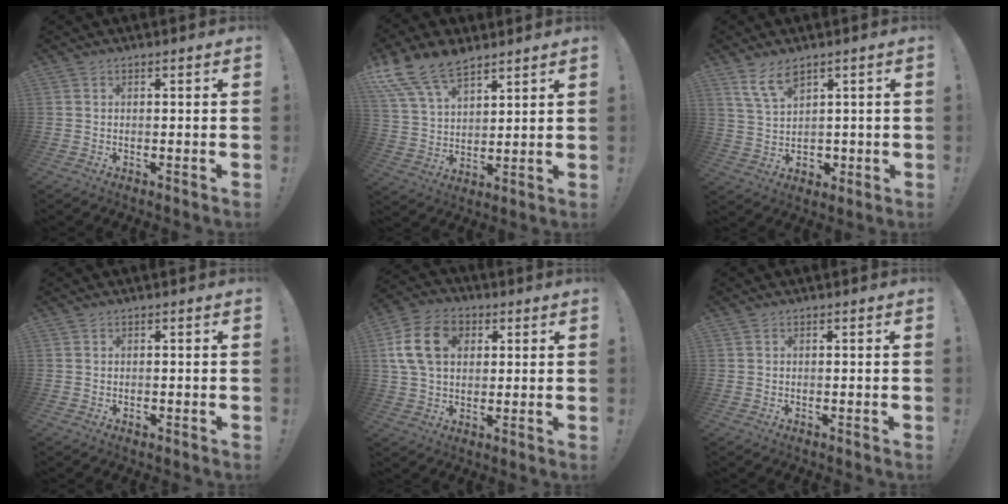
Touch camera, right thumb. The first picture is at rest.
{"total": 14.3, "force": [10.6, 7.2, 6.6], "torque": [-0.126, -0.061, 0.200]}
{"total": 9.9, "force": [6.0, 6.1, 5.0], "torque": [-0.091, -0.026, 0.120]}
{"total": 0.6, "force": [-0.6, 0.2, 0.1], "torque": [-0.005, 0.002, -0.009]}
{"total": 15.4, "force": [3.9, 11.3, 9.6], "torque": [-0.175, -0.002, 0.077]}
{"total": 0.0}